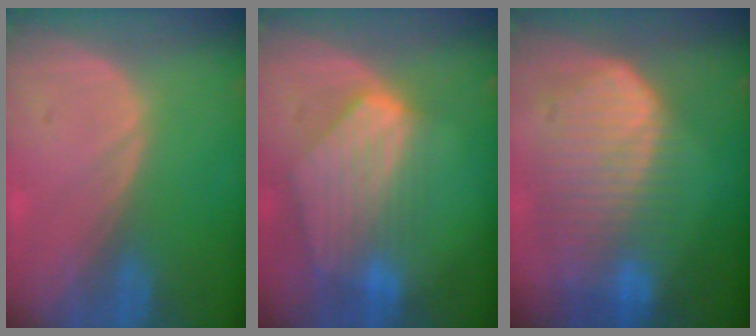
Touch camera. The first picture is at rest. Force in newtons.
{"total": 8.6, "press": 7.7, "slide": 3.8}
{"total": 10.3, "press": 8.8, "slide": 5.2}